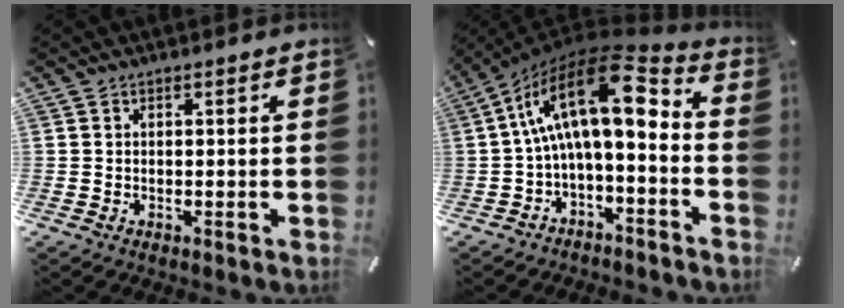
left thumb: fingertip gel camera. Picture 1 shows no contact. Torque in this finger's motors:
{"motor_torque": [1.40, 3.61, 1.15, 0.44, 0.33]}